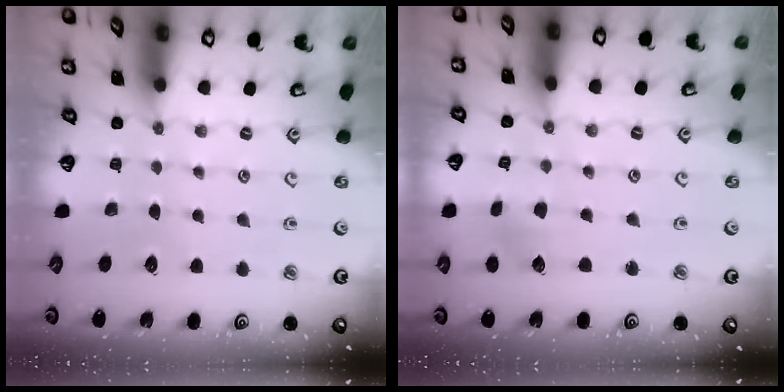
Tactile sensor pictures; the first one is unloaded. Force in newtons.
{"total": 2.7, "press": 2.7, "slide": 0.3}